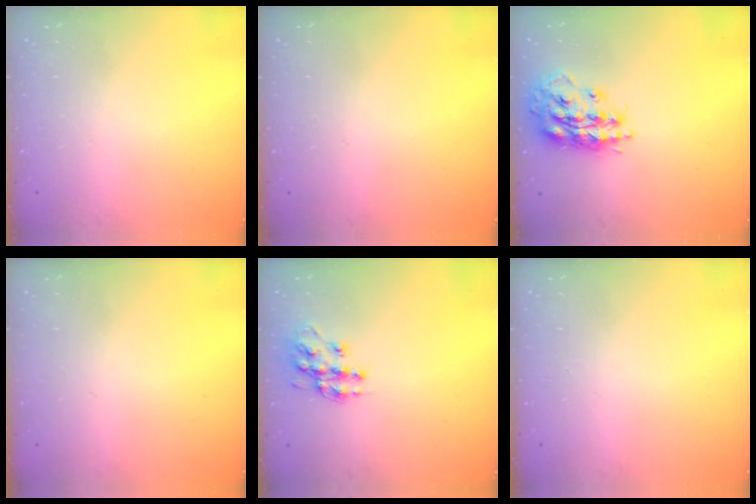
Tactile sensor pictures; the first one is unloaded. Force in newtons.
{"total": 0.0}
{"total": 17.4, "press": 17.4, "slide": 1.1}
{"total": 0.0}
{"total": 12.6, "press": 12.5, "slide": 0.9}
{"total": 0.0}